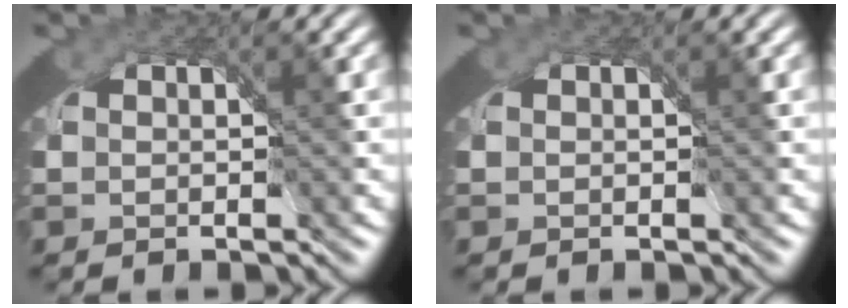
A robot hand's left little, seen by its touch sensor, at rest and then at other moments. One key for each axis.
{"total": 0.0}